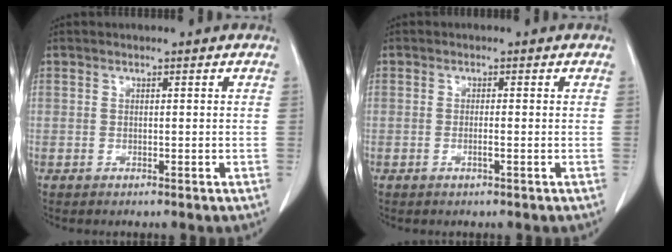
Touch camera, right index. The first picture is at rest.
{"total": 1.2, "force": [-0.5, -0.1, 1.1], "torque": [-0.023, -0.001, -0.009]}